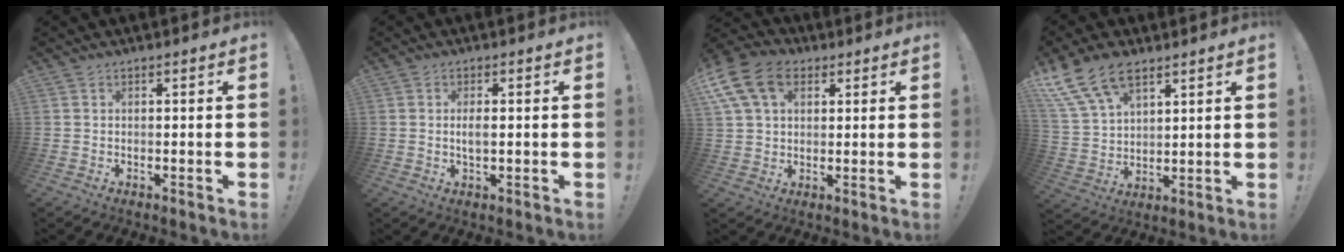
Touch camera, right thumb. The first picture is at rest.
{"total": 2.5, "force": [-0.2, 0.8, 2.3], "torque": [-0.030, -0.003, -0.007]}
{"total": 14.4, "force": [5.8, 9.9, 8.6], "torque": [-0.163, -0.015, 0.114]}
{"total": 13.8, "force": [9.0, 7.4, 7.3], "torque": [-0.148, -0.044, 0.171]}